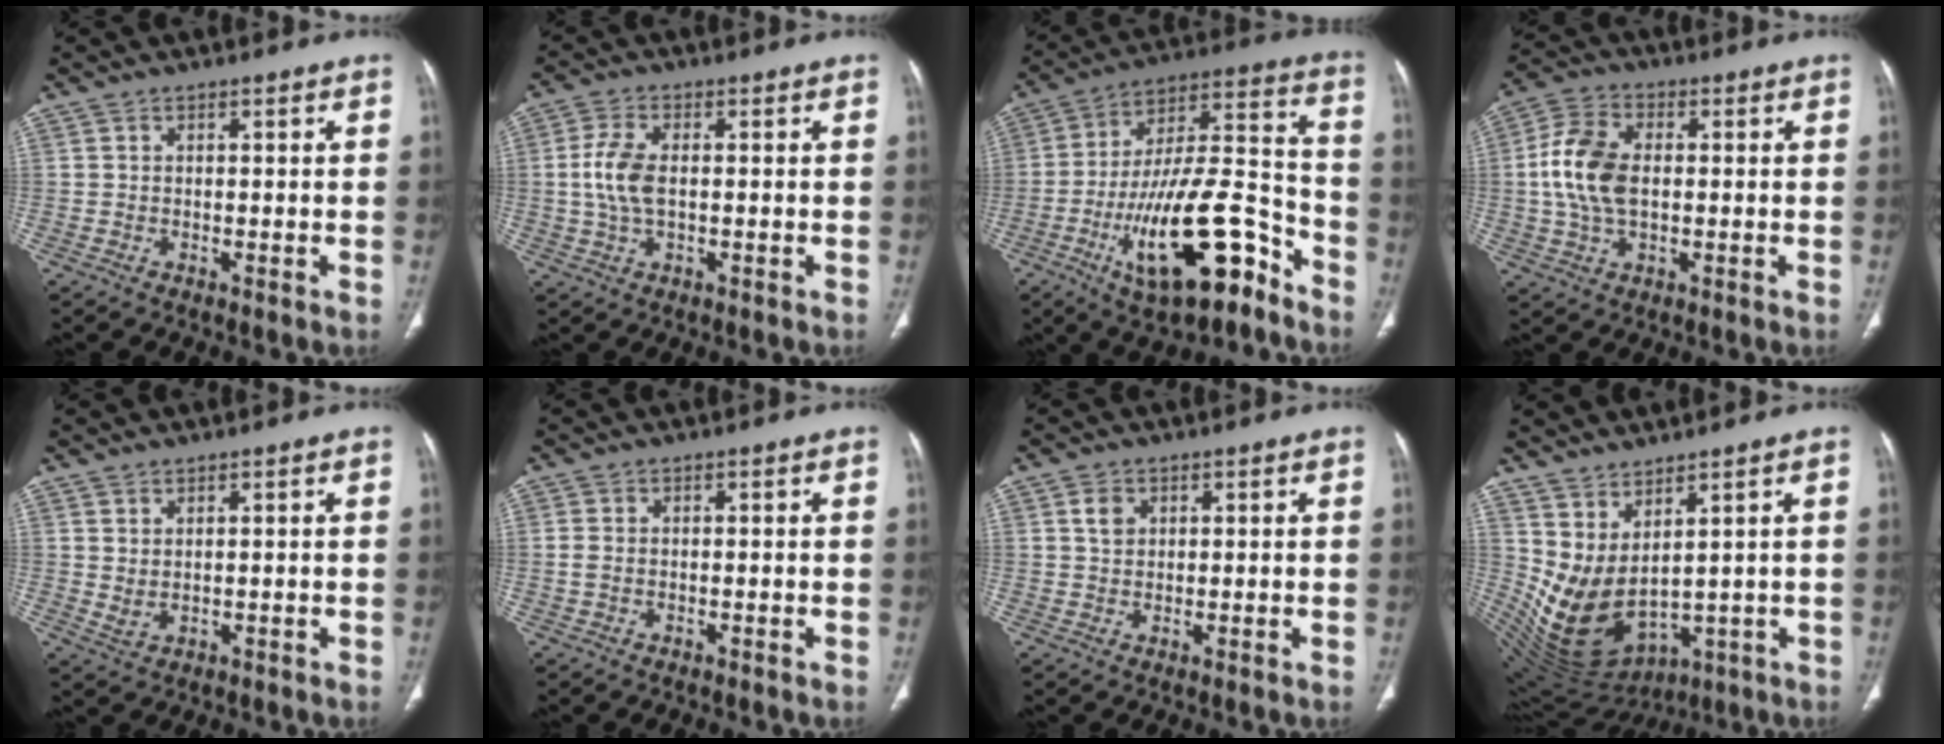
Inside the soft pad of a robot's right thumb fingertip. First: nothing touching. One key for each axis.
{"total": 5.6, "fx": 0.1, "fy": 2.8, "fz": 4.9, "tx": -0.113, "ty": 0.004, "tz": -0.001}
{"total": 23.8, "fx": -11.9, "fy": 8.5, "fz": 18.8, "tx": -0.312, "ty": 0.069, "tz": -0.189}
{"total": 11.0, "fx": 0.3, "fy": 6.8, "fz": 8.7, "tx": -0.181, "ty": 0.014, "tz": 0.006}
{"total": 2.0, "fx": 0.7, "fy": 1.2, "fz": 1.5, "tx": -0.026, "ty": -0.005, "tz": 0.023}
{"total": 1.5, "fx": -0.2, "fy": 1.0, "fz": 1.1, "tx": -0.034, "ty": 0.000, "tz": -0.005}
{"total": 2.7, "fx": 1.1, "fy": 2.0, "fz": 1.4, "tx": -0.015, "ty": -0.002, "tz": 0.022}
{"total": 10.9, "fx": 3.0, "fy": 5.6, "fz": 8.8, "tx": -0.145, "ty": -0.038, "tz": 0.090}